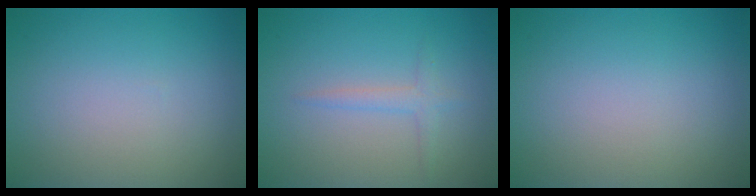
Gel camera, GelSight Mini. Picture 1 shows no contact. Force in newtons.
{"total": 1.4, "press": 1.4, "slide": 0.1}
{"total": 0.0}